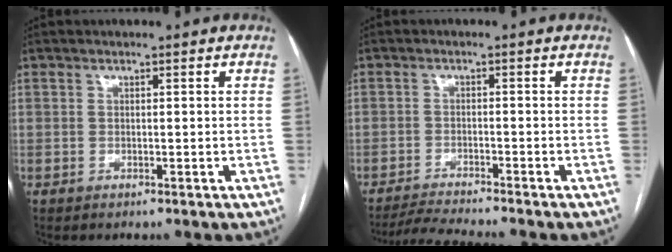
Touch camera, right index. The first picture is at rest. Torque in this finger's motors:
{"motor_torque": [-1.03, -1.10, -0.83, -0.11]}